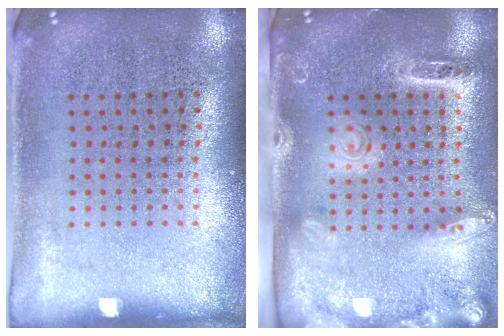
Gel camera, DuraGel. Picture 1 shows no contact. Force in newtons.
{"total": 2.5, "press": 1.9, "slide": 1.6}